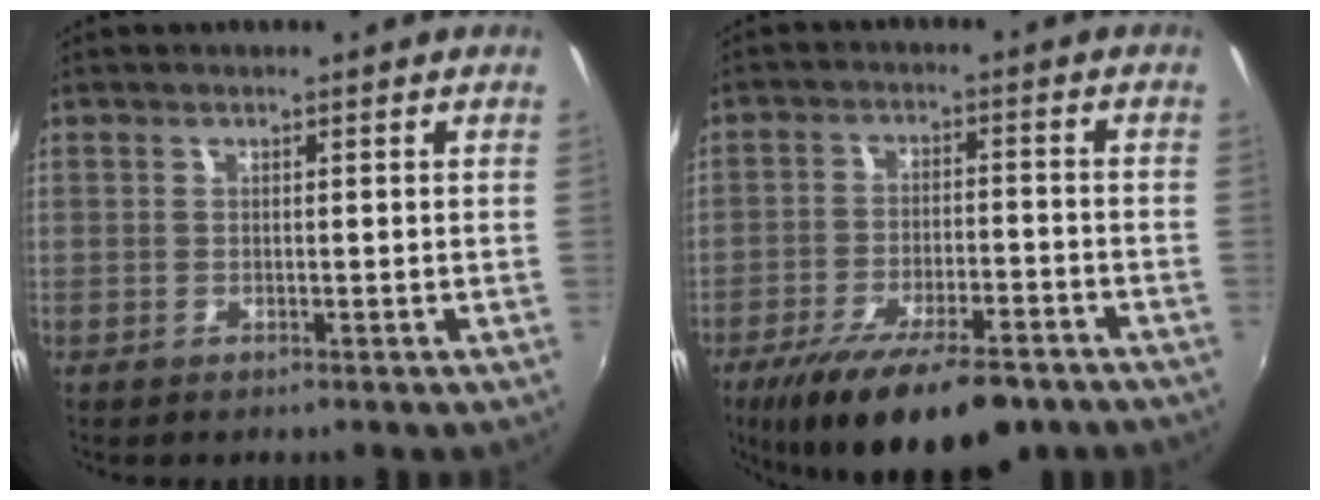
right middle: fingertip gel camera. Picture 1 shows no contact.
{"total": 17.9, "force": [-12.9, 5.8, 11.1], "torque": [-0.204, -0.040, -0.194]}